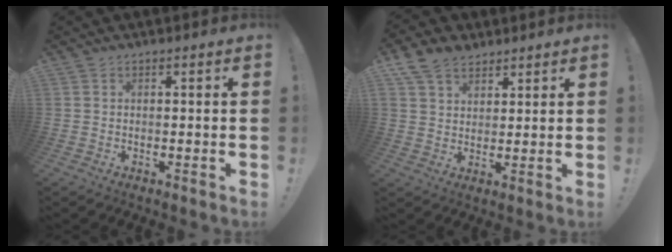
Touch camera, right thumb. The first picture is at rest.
{"total": 8.5, "force": [5.8, 5.3, 3.3], "torque": [-0.066, -0.022, 0.115]}